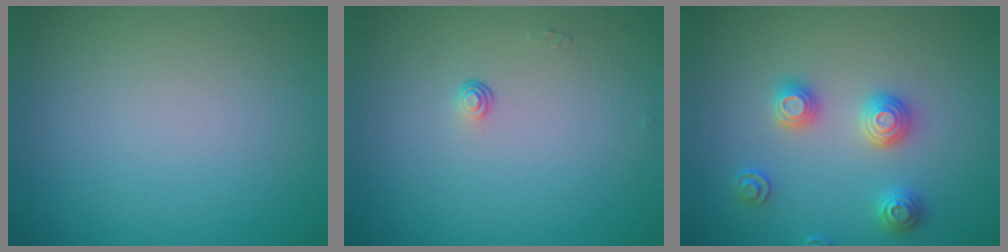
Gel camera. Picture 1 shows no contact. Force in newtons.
{"total": 0.6, "press": 0.4, "slide": 0.5}
{"total": 2.8, "press": 2.8, "slide": 0.2}